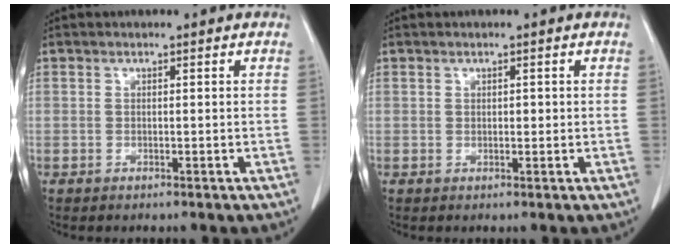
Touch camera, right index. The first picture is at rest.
{"total": 0.7, "force": [0.0, 0.5, 0.5], "torque": [-0.005, 0.001, -0.001]}